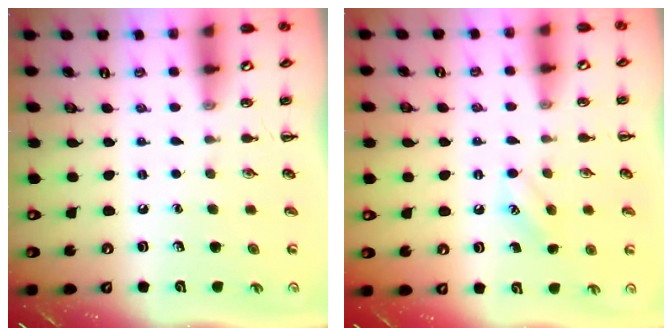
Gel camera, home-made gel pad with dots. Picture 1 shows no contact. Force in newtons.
{"total": 7.3, "press": 7.2, "slide": 1.5}